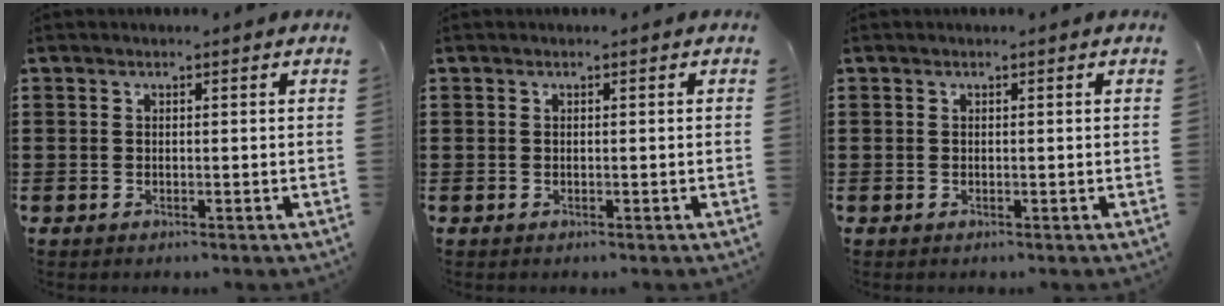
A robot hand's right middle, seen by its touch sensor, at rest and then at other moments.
{"total": 0.0}
{"total": 0.0}